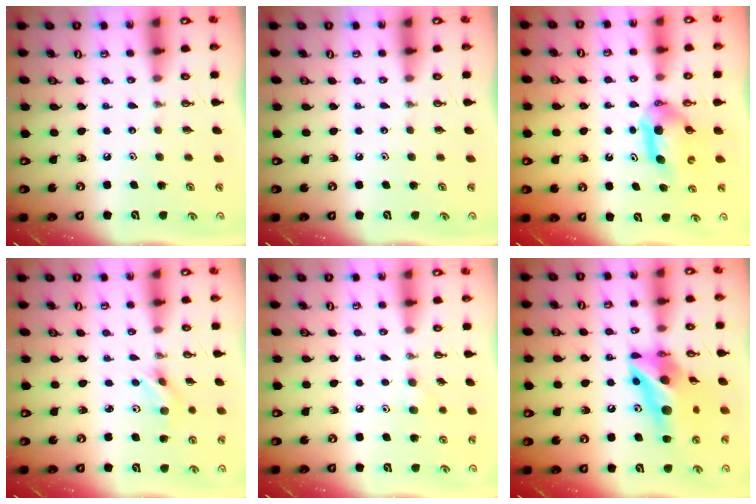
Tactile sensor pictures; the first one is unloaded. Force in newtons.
{"total": 0.0}
{"total": 6.0, "press": 6.0, "slide": 0.8}
{"total": 3.8, "press": 3.0, "slide": 2.3}
{"total": 4.3, "press": 4.2, "slide": 0.8}
{"total": 15.3, "press": 15.2, "slide": 1.6}